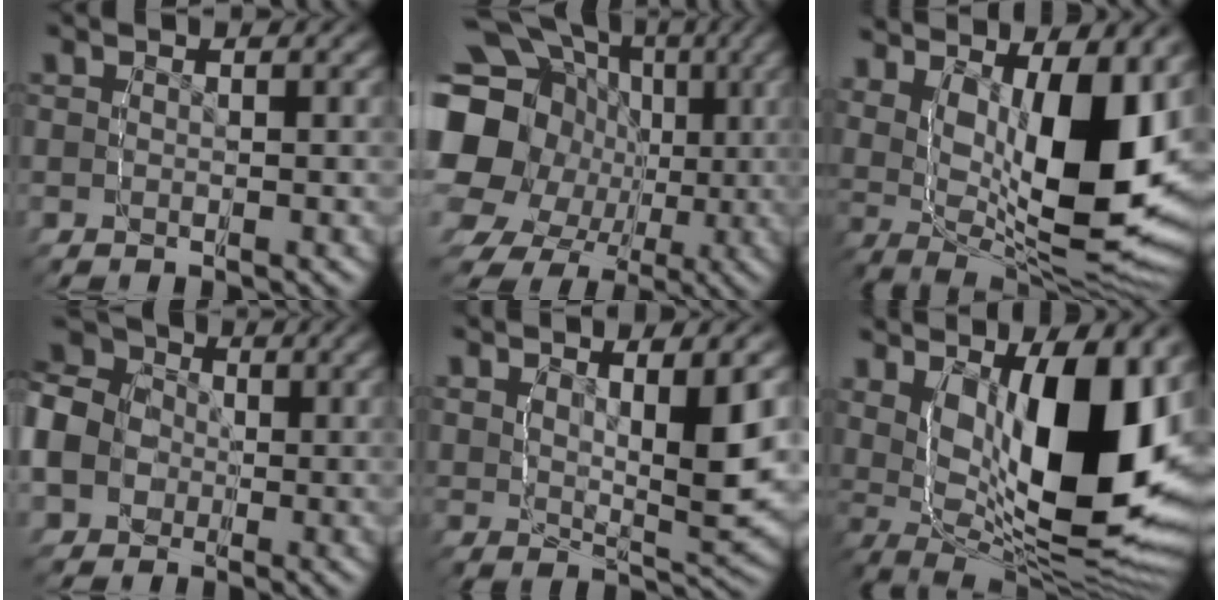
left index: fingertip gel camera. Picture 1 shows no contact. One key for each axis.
{"total": 14.3, "fx": 0.1, "fy": 12.2, "fz": 7.6, "tx": -0.149, "ty": -0.039, "tz": 0.008}
{"total": 15.8, "fx": 2.4, "fy": 8.5, "fz": 13.1, "tx": -0.214, "ty": -0.024, "tz": 0.049}
{"total": 13.0, "fx": 1.5, "fy": 11.4, "fz": 6.1, "tx": -0.145, "ty": -0.005, "tz": 0.007}
{"total": 7.2, "fx": 2.9, "fy": 2.1, "fz": 6.2, "tx": -0.092, "ty": -0.006, "tz": 0.057}
{"total": 18.6, "fx": 1.4, "fy": 10.5, "fz": 15.3, "tx": -0.270, "ty": -0.030, "tz": 0.039}